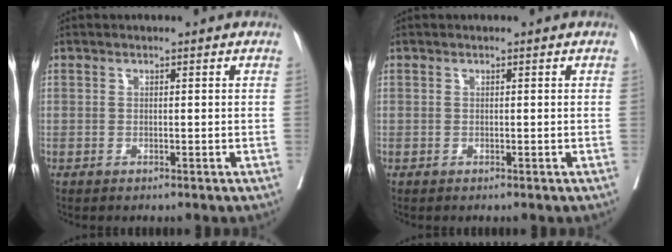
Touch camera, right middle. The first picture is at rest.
{"total": 0.0}